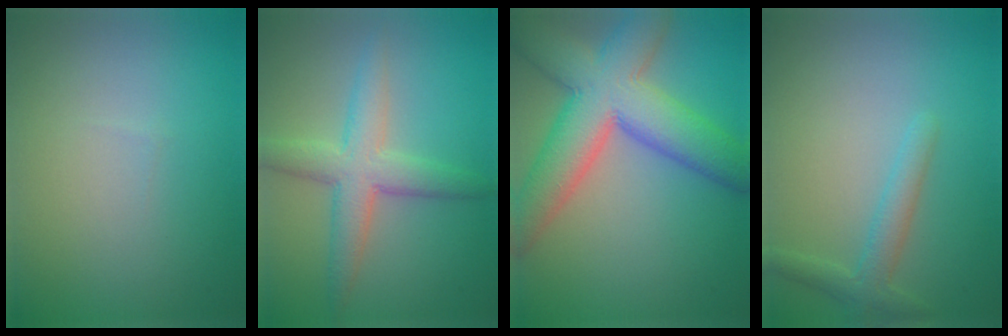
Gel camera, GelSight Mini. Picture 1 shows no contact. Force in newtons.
{"total": 4.1, "press": 4.1, "slide": 0.1}
{"total": 10.2, "press": 10.2, "slide": 0.5}
{"total": 2.3, "press": 2.3, "slide": 0.1}